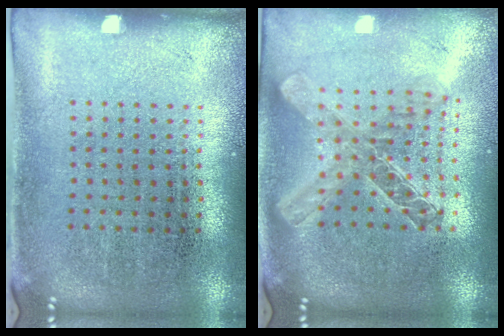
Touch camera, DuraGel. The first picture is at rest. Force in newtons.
{"total": 2.0, "press": 1.7, "slide": 1.1}